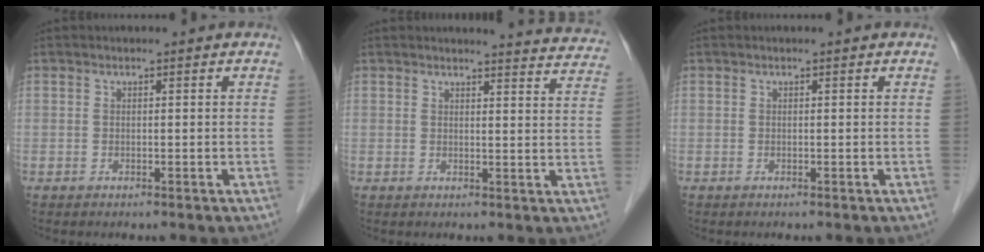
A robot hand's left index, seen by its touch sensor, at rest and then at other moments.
{"total": 10.2, "force": [10.1, 0.5, 1.2], "torque": [0.006, -0.055, 0.084]}
{"total": 0.0}